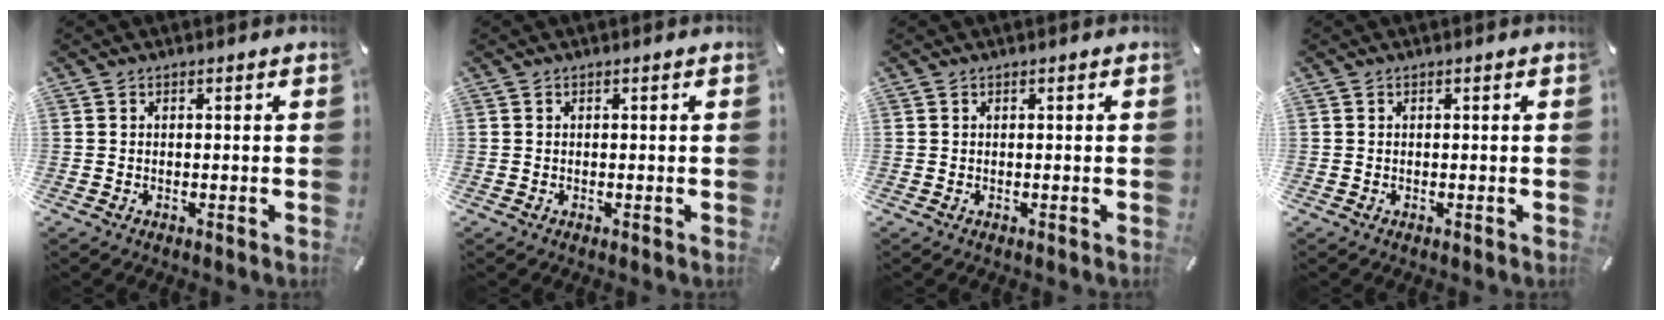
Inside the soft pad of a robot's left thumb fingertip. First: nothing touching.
{"total": 0.0}
{"total": 0.0}
{"total": 0.0}